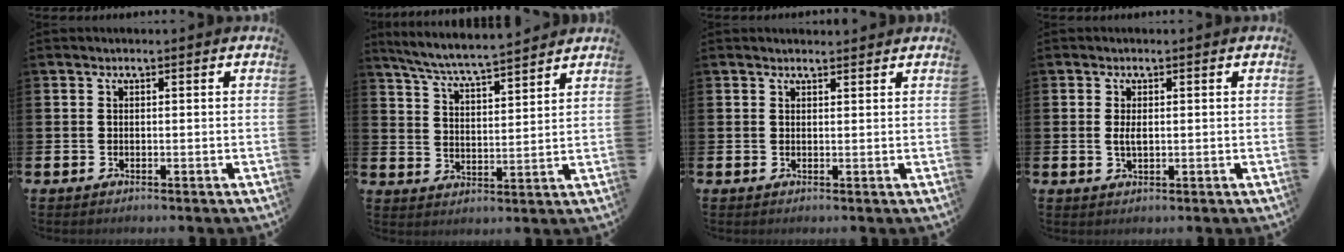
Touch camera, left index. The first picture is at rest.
{"total": 6.2, "force": [6.0, 0.0, 1.6], "torque": [-0.057, -0.040, 0.104]}
{"total": 1.4, "force": [1.4, 0.2, 0.0], "torque": [0.008, -0.005, 0.023]}
{"total": 1.9, "force": [0.2, 0.8, 1.7], "torque": [-0.023, -0.001, 0.001]}